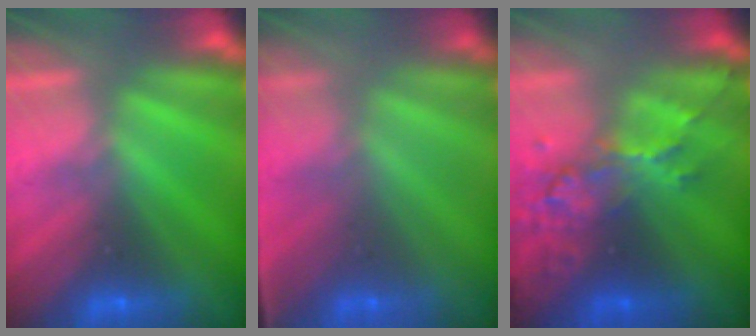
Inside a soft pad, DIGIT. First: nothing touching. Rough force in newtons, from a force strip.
{"total": 1.2}
{"total": 7.9}